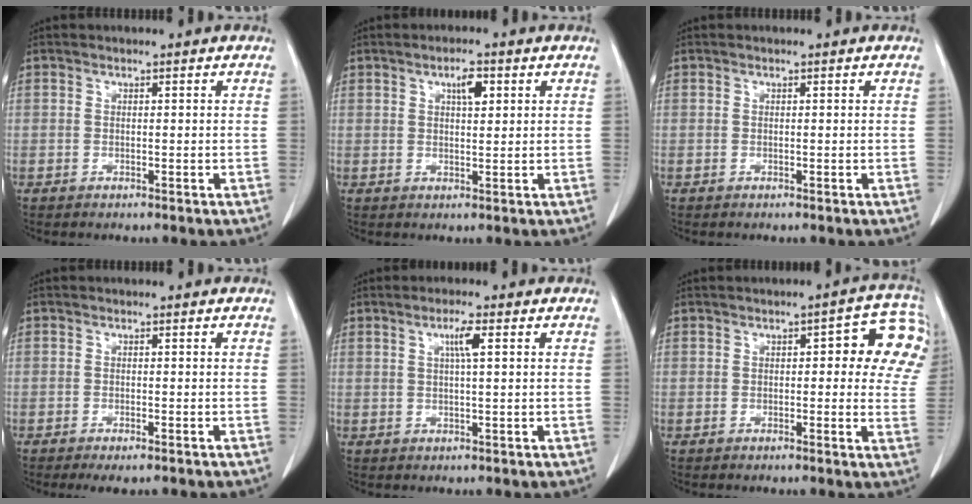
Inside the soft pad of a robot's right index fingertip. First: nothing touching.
{"total": 3.3, "force": [1.4, 1.0, 2.8], "torque": [-0.045, 0.002, 0.024]}
{"total": 0.0}
{"total": 3.4, "force": [-2.6, 0.9, 2.0], "torque": [-0.022, -0.007, -0.032]}
{"total": 3.1, "force": [1.0, 0.0, 2.9], "torque": [-0.052, 0.002, 0.018]}
{"total": 9.7, "force": [3.0, 3.7, 8.4], "torque": [-0.072, 0.027, 0.026]}